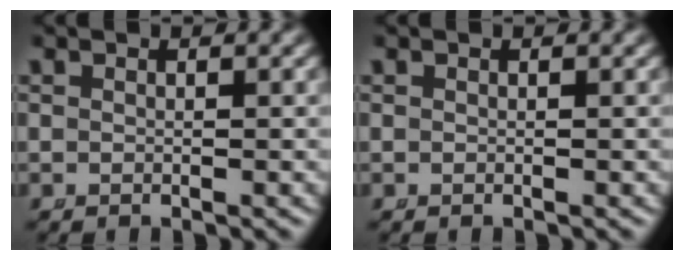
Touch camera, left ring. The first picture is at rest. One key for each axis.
{"total": 0.0}